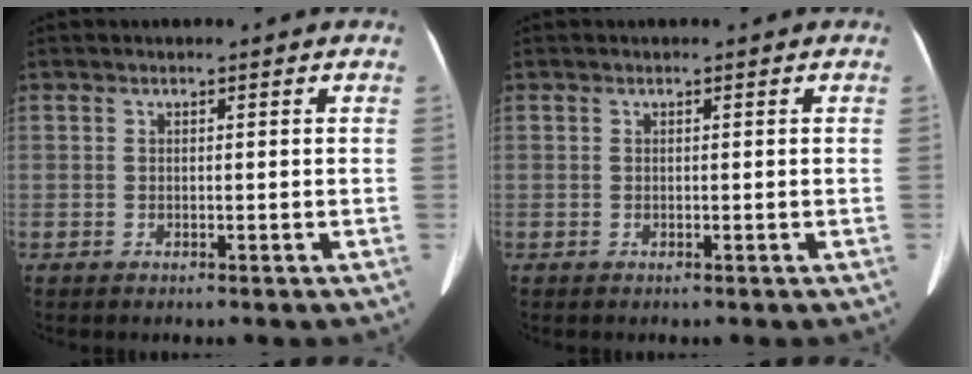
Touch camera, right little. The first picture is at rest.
{"total": 0.0}